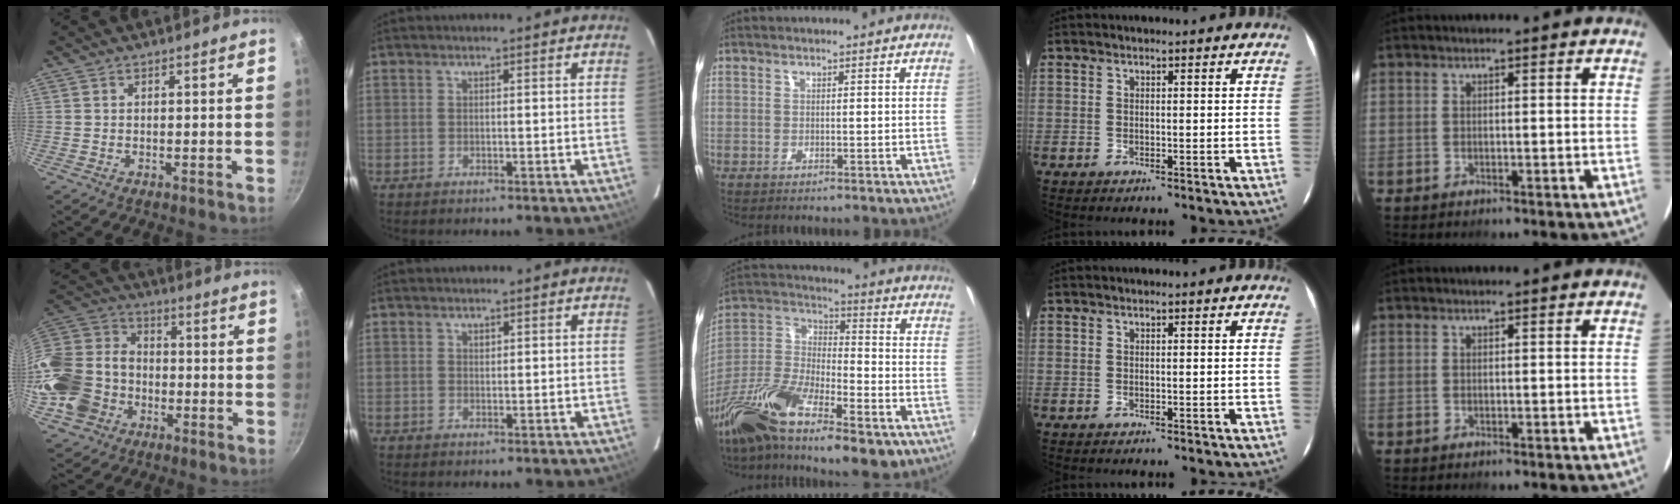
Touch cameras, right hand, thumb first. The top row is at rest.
{"thumb": {"total": 20.5, "force": [-5.8, 16.7, 10.6], "torque": [-0.232, 0.056, -0.107]}, "index": {"total": 0.6, "force": [0.3, 0.4, 0.2], "torque": [-0.003, 0.001, 0.007]}, "middle": {"total": 22.0, "force": [-13.8, 7.7, 15.3], "torque": [-0.299, -0.026, -0.250]}}